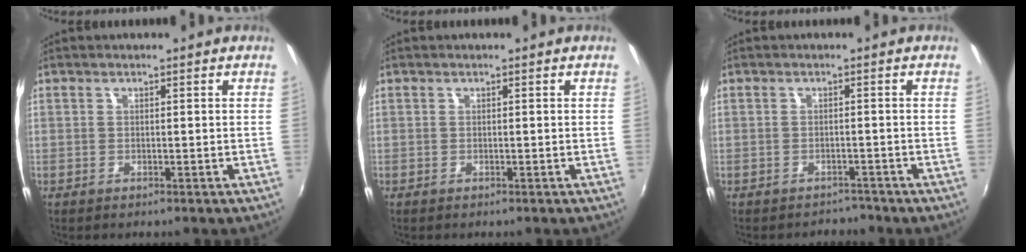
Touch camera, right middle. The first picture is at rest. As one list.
[{"total": 0.0}, {"total": 2.6, "force": [-2.4, 1.0, -0.3], "torque": [0.004, 0.000, -0.036]}]